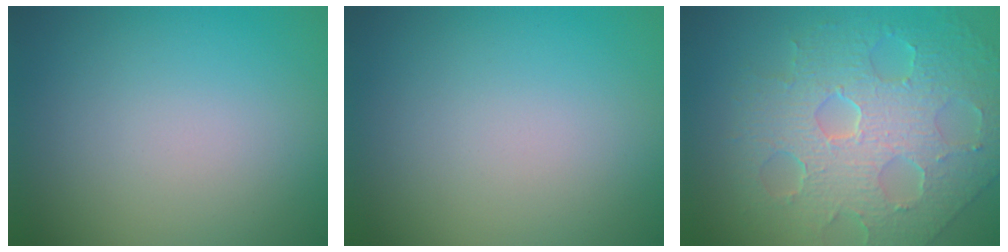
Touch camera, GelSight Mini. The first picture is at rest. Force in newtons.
{"total": 0.0}
{"total": 8.8, "press": 6.1, "slide": 6.4}